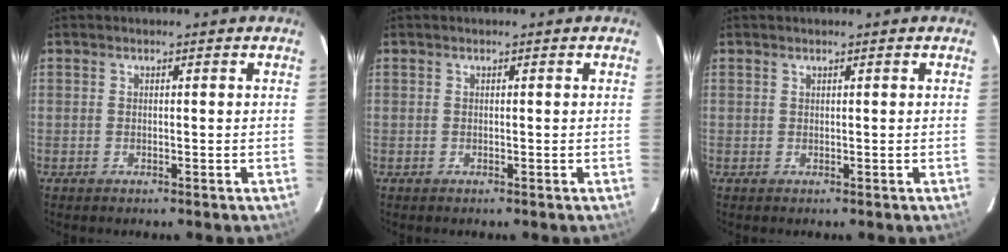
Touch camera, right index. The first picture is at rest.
{"total": 0.0}
{"total": 0.0}